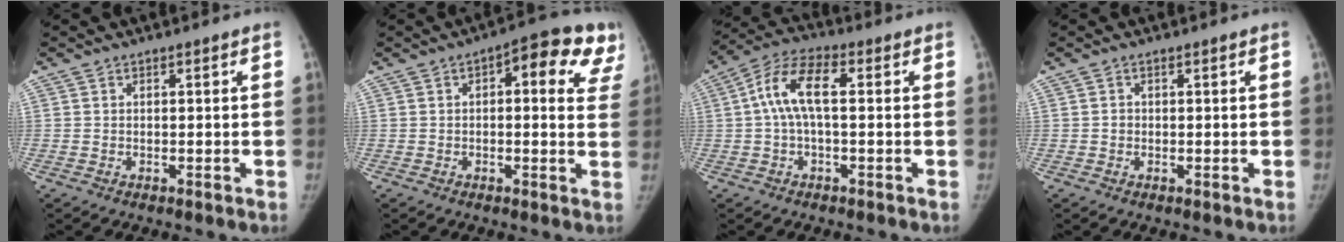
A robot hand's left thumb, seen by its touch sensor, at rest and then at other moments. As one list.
[{"total": 13.8, "force": [5.5, 5.5, 11.5], "torque": [-0.105, 0.003, 0.052]}, {"total": 9.3, "force": [0.8, 3.8, 8.4], "torque": [-0.174, 0.034, 0.008]}, {"total": 0.8, "force": [-0.1, 0.7, 0.2], "torque": [0.003, 0.003, -0.002]}]